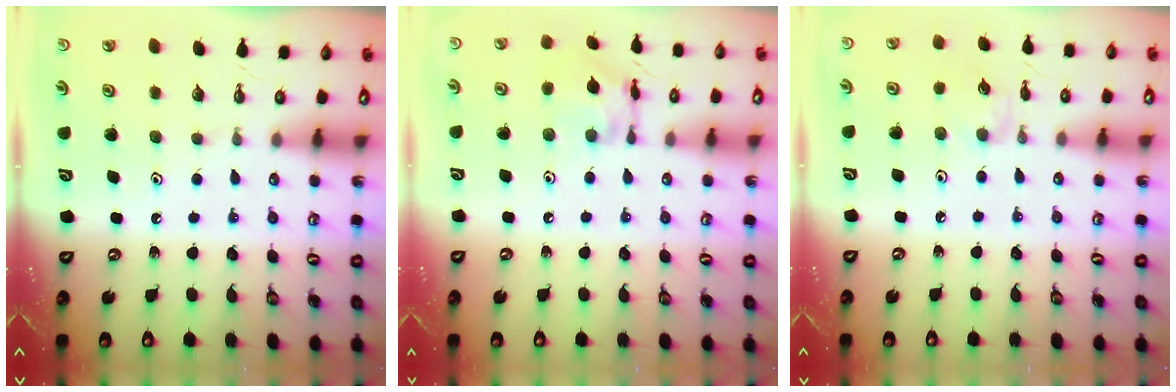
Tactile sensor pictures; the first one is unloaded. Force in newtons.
{"total": 11.6, "press": 11.6, "slide": 0.9}
{"total": 1.7, "press": 1.7, "slide": 0.4}